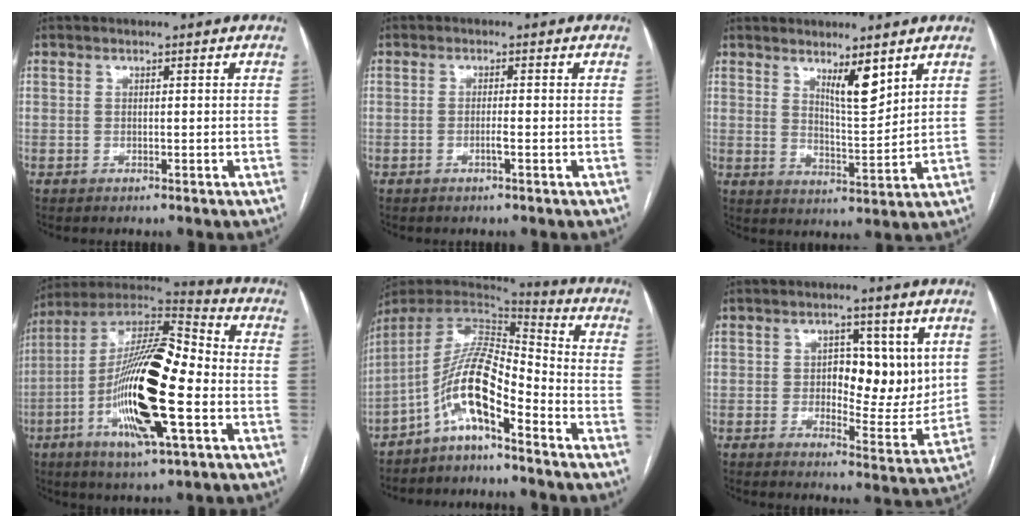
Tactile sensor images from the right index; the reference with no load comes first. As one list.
[{"total": 1.5, "force": [-0.6, -0.1, 1.3], "torque": [-0.026, -0.001, -0.013]}, {"total": 6.0, "force": [3.9, 1.0, 4.4], "torque": [-0.077, -0.016, 0.069]}, {"total": 22.1, "force": [-4.8, 4.0, 21.2], "torque": [-0.403, -0.007, -0.087]}, {"total": 11.2, "force": [-6.1, 2.0, 9.2], "torque": [-0.175, 0.023, -0.115]}, {"total": 10.1, "force": [2.1, 5.0, 8.5], "torque": [-0.104, 0.004, 0.034]}]